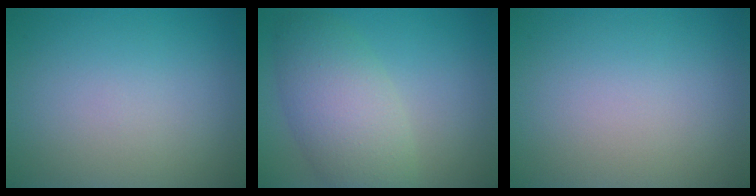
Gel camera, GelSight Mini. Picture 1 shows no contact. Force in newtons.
{"total": 6.1, "press": 6.0, "slide": 0.3}
{"total": 0.0}